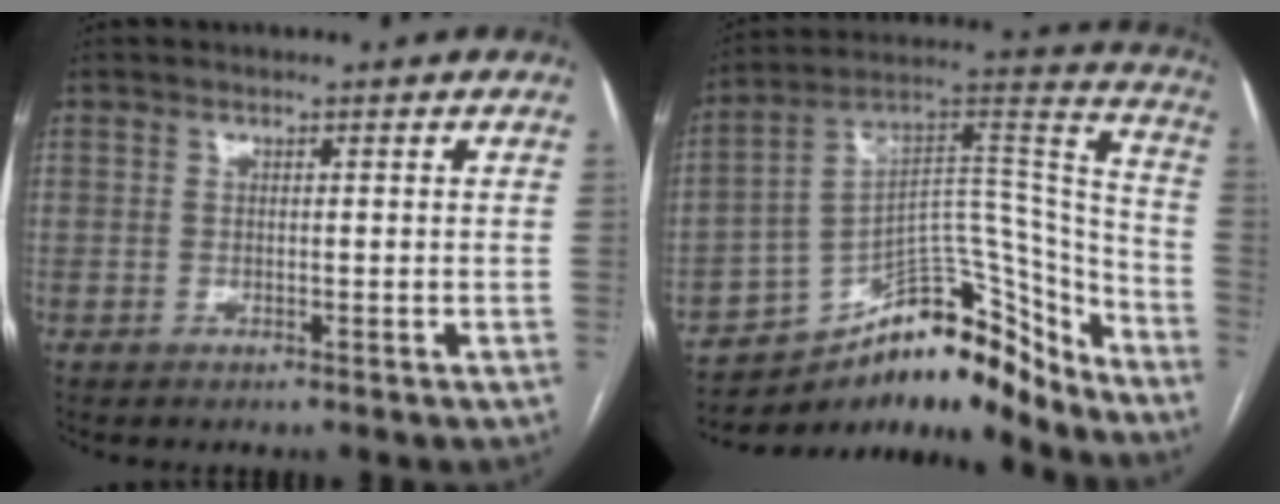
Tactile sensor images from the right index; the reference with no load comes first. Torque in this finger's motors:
{"motor_torque": [0.14, -0.14, -0.19, -0.07]}